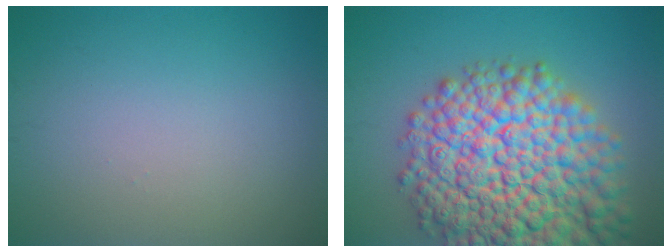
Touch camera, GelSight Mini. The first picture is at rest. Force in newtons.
{"total": 15.8, "press": 15.8, "slide": 0.7}